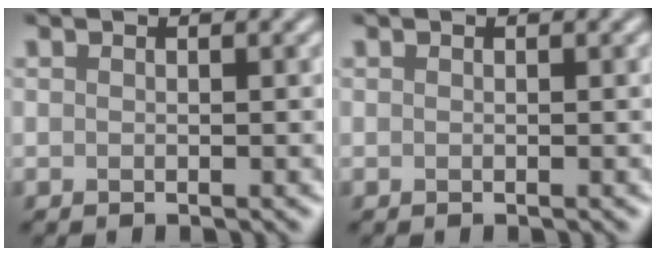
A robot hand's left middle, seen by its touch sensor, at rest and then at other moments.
{"total": 0.0}